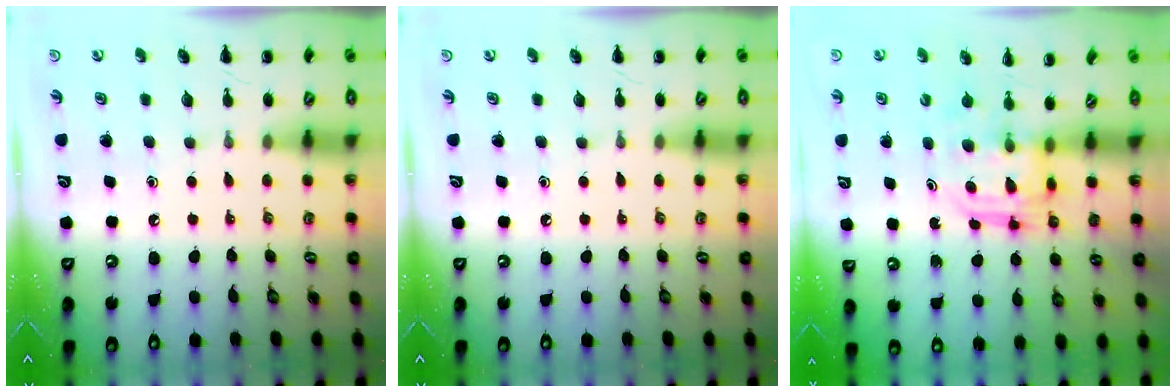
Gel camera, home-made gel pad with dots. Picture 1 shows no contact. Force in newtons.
{"total": 0.0}
{"total": 3.1, "press": 3.1, "slide": 0.2}